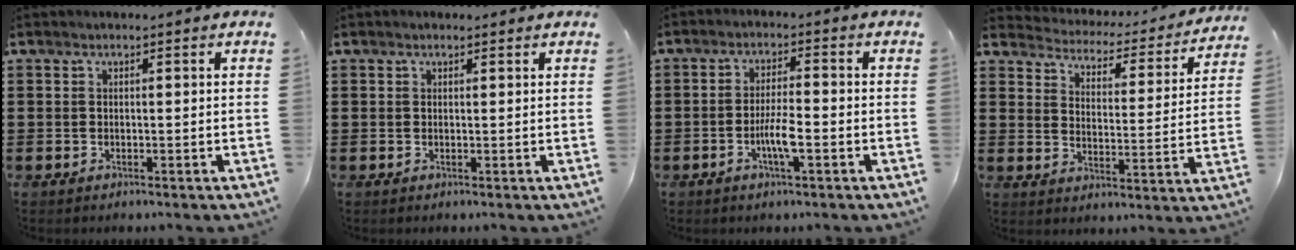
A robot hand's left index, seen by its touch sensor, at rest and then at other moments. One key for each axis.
{"total": 0.6, "fx": 0.5, "fy": 0.2, "fz": 0.3, "tx": -0.006, "ty": 0.001, "tz": 0.010}
{"total": 4.8, "fx": -1.6, "fy": 0.9, "fz": 4.5, "tx": -0.089, "ty": 0.000, "tz": -0.033}
{"total": 2.9, "fx": 2.8, "fy": 0.6, "fz": 0.1, "tx": -0.025, "ty": -0.028, "tz": 0.040}